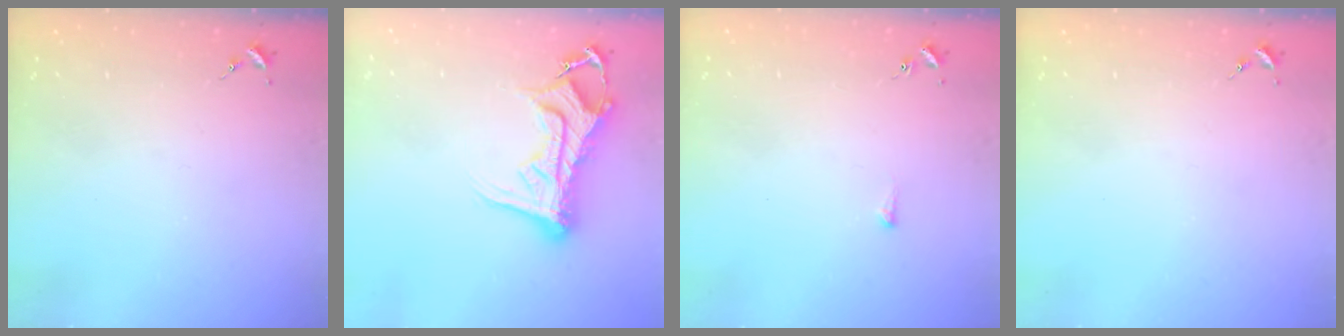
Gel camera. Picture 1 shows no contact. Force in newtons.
{"total": 14.1, "press": 14.0, "slide": 1.6}
{"total": 3.4, "press": 3.4, "slide": 0.6}
{"total": 0.0}